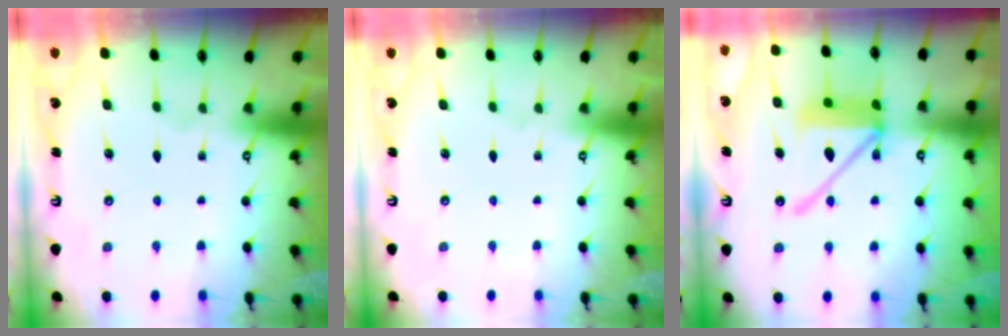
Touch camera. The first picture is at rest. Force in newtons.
{"total": 0.0}
{"total": 15.4, "press": 15.2, "slide": 2.3}